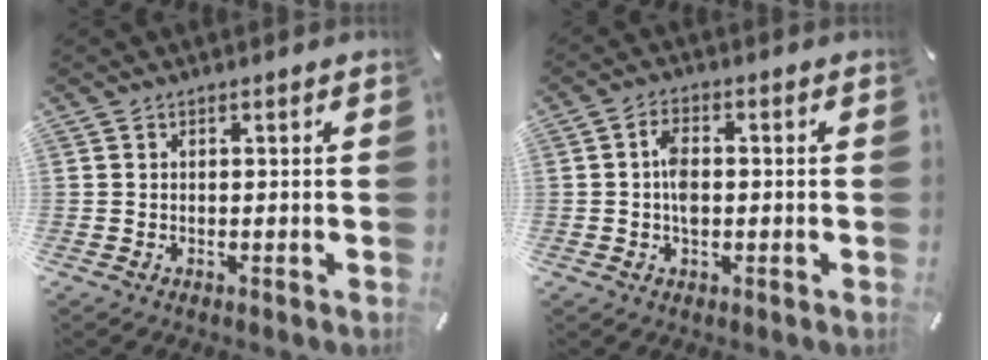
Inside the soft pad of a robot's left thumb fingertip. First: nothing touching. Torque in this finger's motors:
{"motor_torque": [0.74, 1.47, 0.31, -0.32, 0.12]}